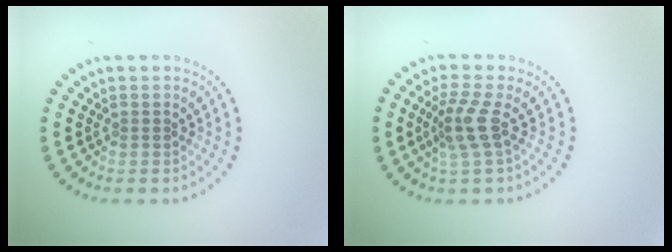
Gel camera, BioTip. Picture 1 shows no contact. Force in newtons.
{"total": 2.9, "press": 2.3, "slide": 1.8}